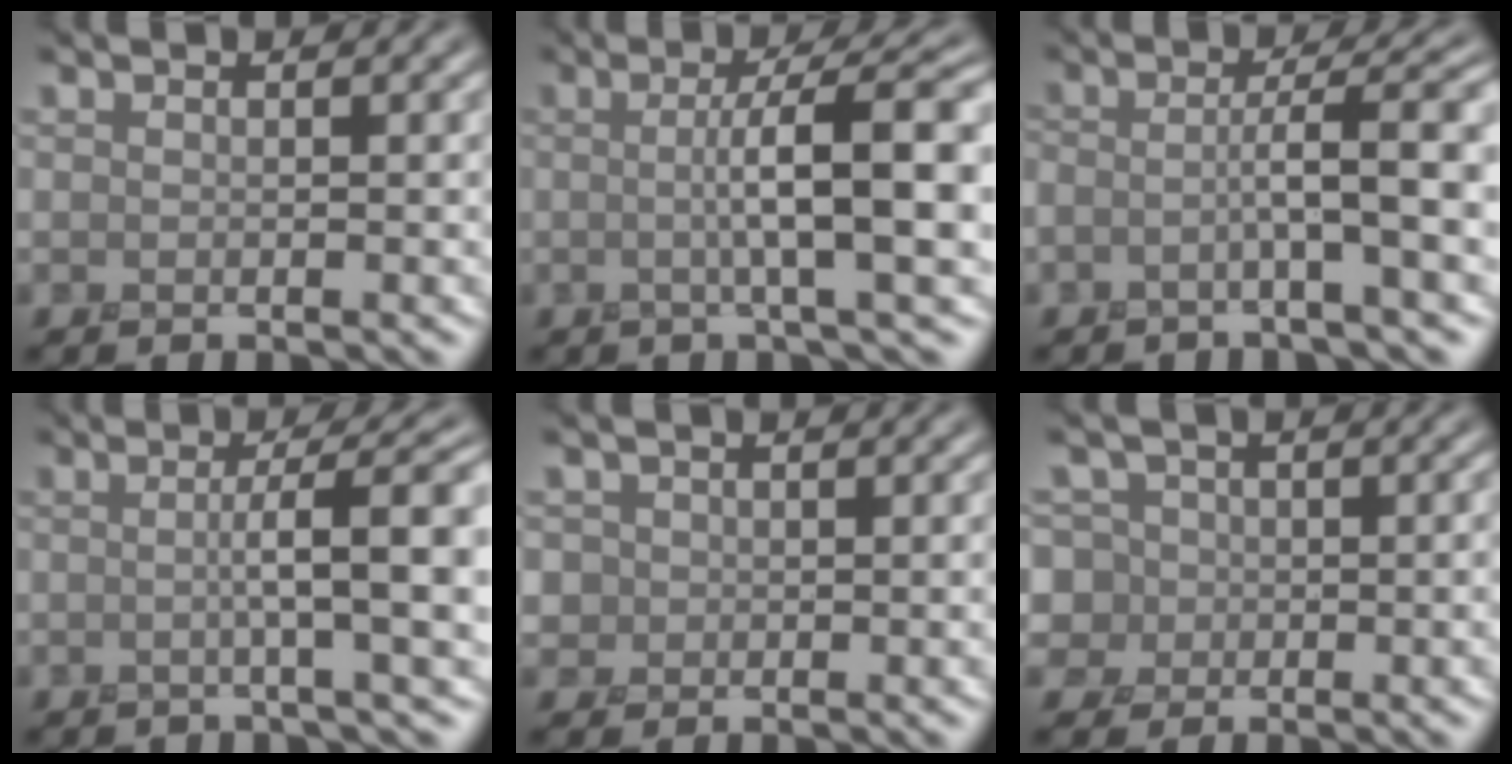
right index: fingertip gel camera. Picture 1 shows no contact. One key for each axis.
{"total": 8.0, "fx": 0.2, "fy": 1.5, "fz": 7.9, "tx": -0.110, "ty": 0.010, "tz": 0.000}
{"total": 5.0, "fx": -1.1, "fy": 0.6, "fz": 4.8, "tx": -0.076, "ty": 0.014, "tz": -0.036}
{"total": 6.5, "fx": 0.1, "fy": 1.1, "fz": 6.4, "tx": -0.085, "ty": 0.011, "tz": -0.003}
{"total": 1.6, "fx": 0.3, "fy": 1.6, "fz": 0.3, "tx": 0.002, "ty": 0.005, "tz": 0.000}
{"total": 7.5, "fx": 1.2, "fy": 6.4, "fz": 3.6, "tx": -0.048, "ty": 0.042, "tz": -0.037}